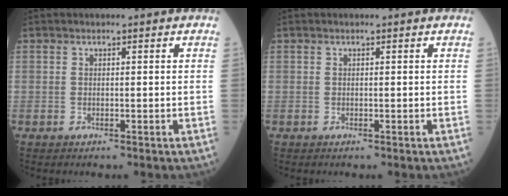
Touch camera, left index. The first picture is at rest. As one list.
[{"total": 0.0}]